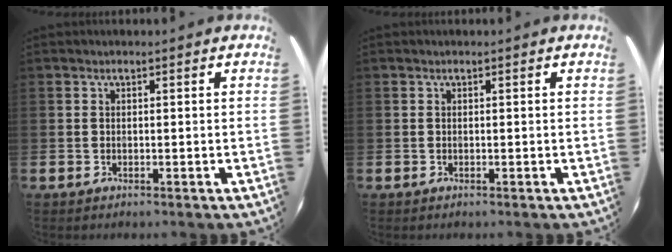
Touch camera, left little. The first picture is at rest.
{"total": 0.0}